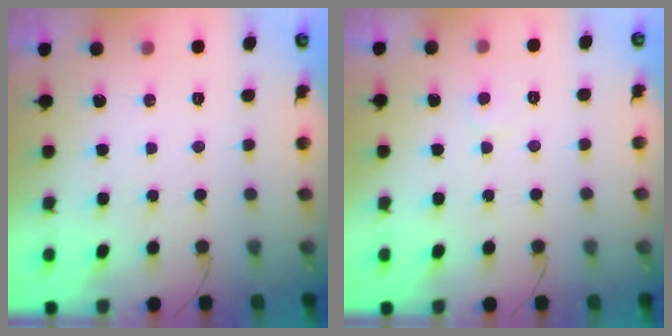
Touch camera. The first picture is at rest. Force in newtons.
{"total": 3.2, "press": 3.2, "slide": 0.4}